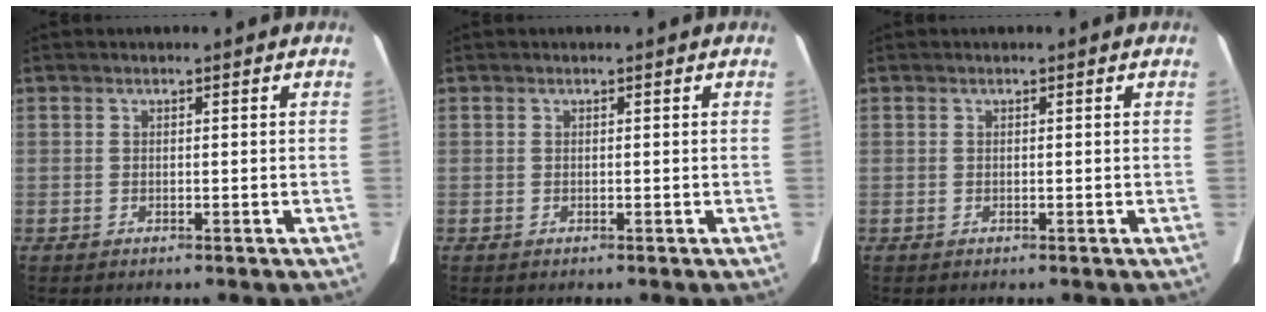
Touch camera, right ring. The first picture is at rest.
{"total": 0.0}
{"total": 0.0}